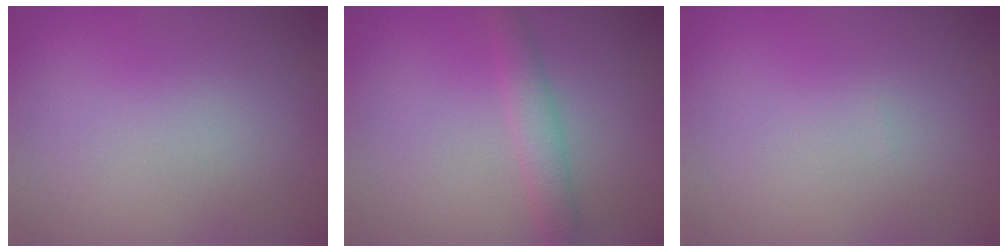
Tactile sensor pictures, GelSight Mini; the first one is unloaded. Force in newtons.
{"total": 2.2, "press": 2.2, "slide": 0.1}
{"total": 0.0}